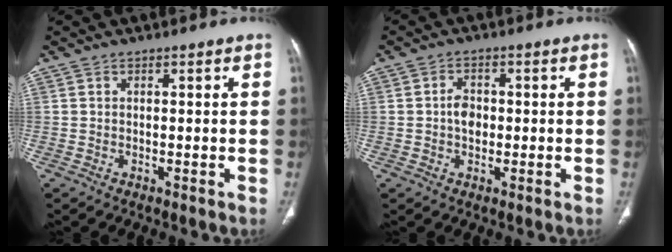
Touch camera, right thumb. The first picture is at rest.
{"total": 3.6, "force": [-0.2, 2.7, 2.4], "torque": [-0.031, 0.007, -0.007]}